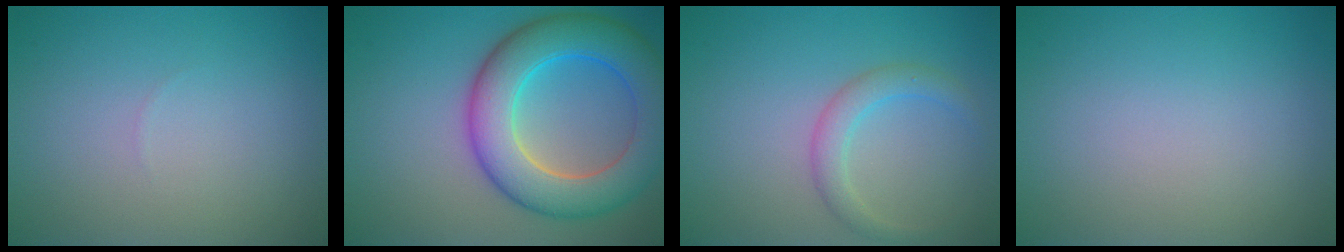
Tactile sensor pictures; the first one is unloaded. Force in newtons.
{"total": 9.2, "press": 9.2, "slide": 0.4}
{"total": 2.3, "press": 2.3, "slide": 0.0}
{"total": 0.0}